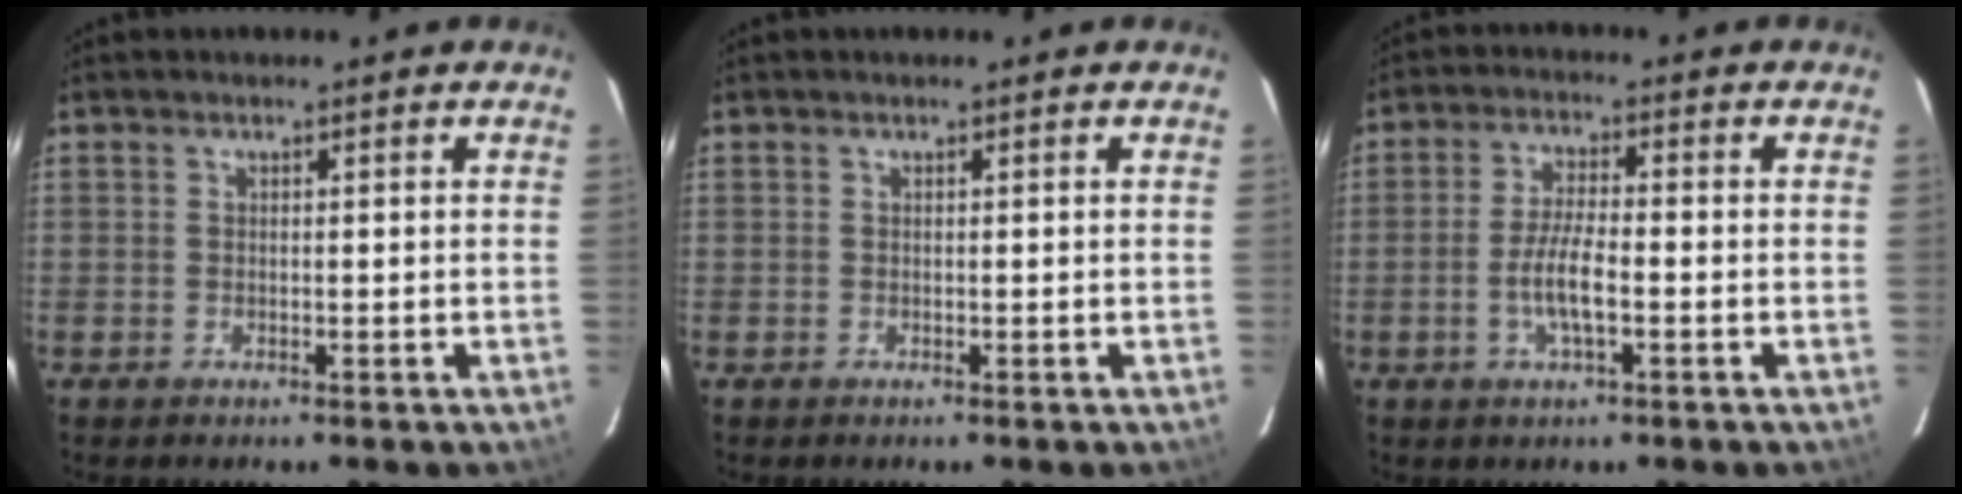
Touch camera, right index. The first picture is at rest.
{"total": 0.0}
{"total": 6.1, "force": [-1.9, 1.4, 5.6], "torque": [-0.114, 0.000, -0.037]}